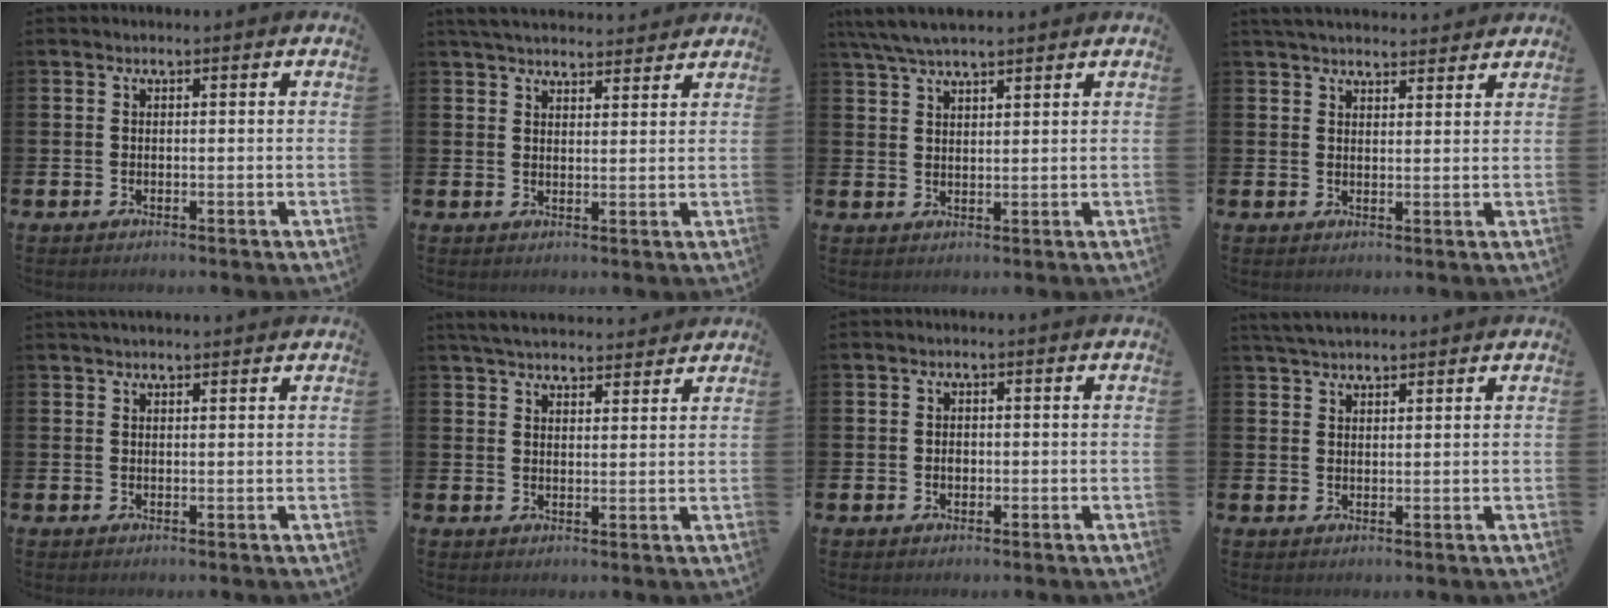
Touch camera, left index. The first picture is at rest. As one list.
[{"total": 4.4, "force": [4.3, 0.8, 0.6], "torque": [-0.019, -0.018, 0.079]}, {"total": 5.4, "force": [4.8, 1.0, 2.3], "torque": [-0.053, -0.010, 0.088]}, {"total": 4.0, "force": [3.8, 0.8, 0.6], "torque": [-0.016, -0.015, 0.072]}, {"total": 1.5, "force": [1.4, 0.3, 0.4], "torque": [0.004, -0.003, 0.022]}, {"total": 4.8, "force": [4.6, 0.9, 0.9], "torque": [-0.026, -0.021, 0.084]}, {"total": 0.9, "force": [-0.1, 0.8, 0.6], "torque": [0.003, -0.001, -0.006]}, {"total": 3.5, "force": [3.3, 0.8, 0.9], "torque": [-0.020, -0.008, 0.062]}]